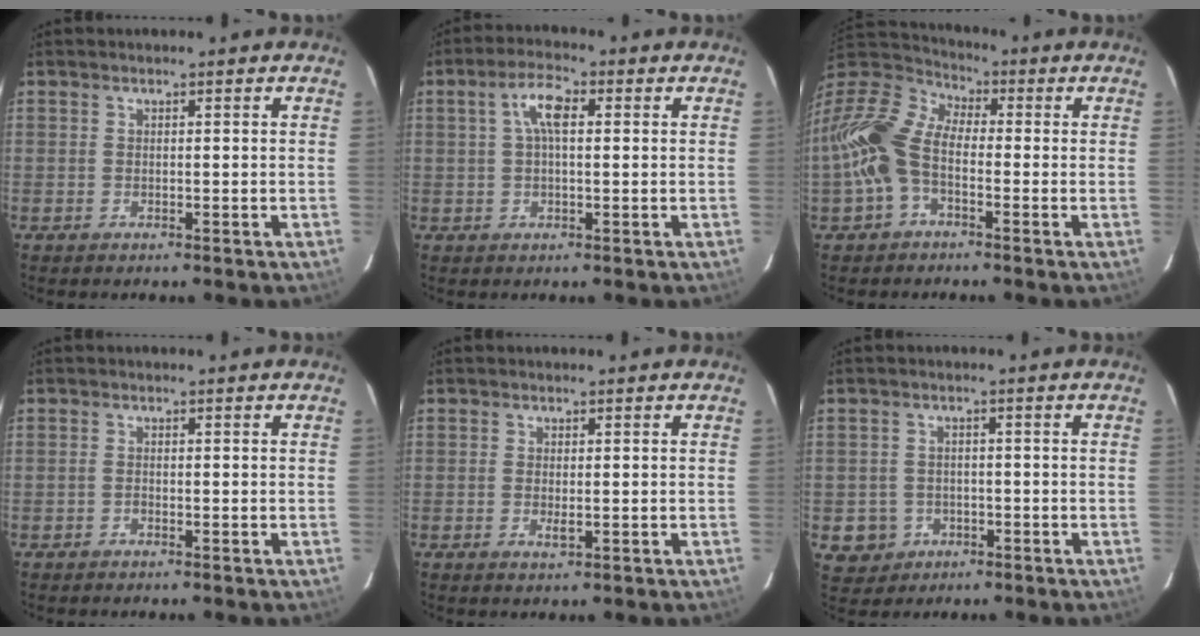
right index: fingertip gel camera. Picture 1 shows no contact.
{"total": 5.3, "force": [1.2, 2.0, 4.8], "torque": [-0.092, 0.015, 0.021]}
{"total": 14.6, "force": [-3.4, 8.9, 11.1], "torque": [-0.234, 0.011, -0.075]}
{"total": 0.5, "force": [-0.4, 0.2, 0.2], "torque": [-0.003, 0.002, -0.008]}
{"total": 1.6, "force": [-0.3, 0.6, 1.4], "torque": [-0.028, -0.004, -0.004]}
{"total": 5.3, "force": [-1.8, 4.9, 0.9], "torque": [-0.032, 0.012, -0.016]}